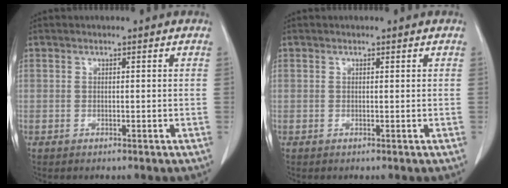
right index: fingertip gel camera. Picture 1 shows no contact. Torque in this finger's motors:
{"motor_torque": [0.08, 0.00, 0.02, 0.00]}